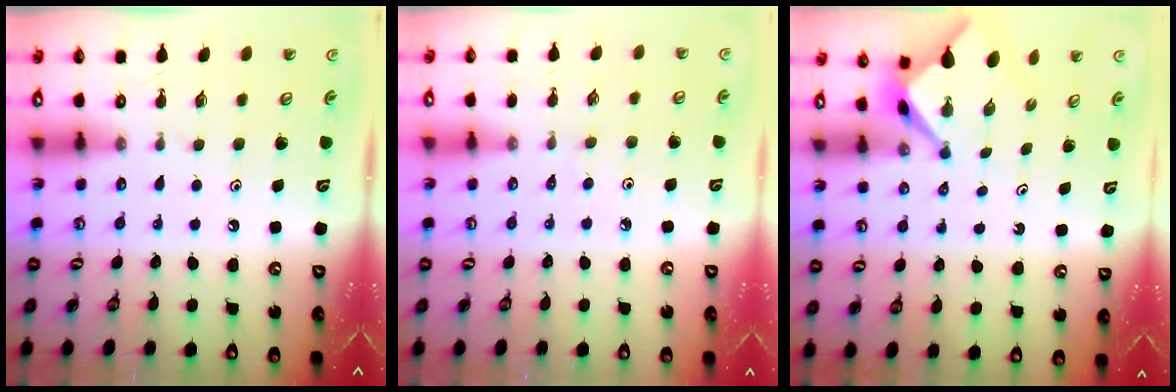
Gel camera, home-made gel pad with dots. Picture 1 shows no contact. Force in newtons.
{"total": 3.6, "press": 3.5, "slide": 0.7}
{"total": 2.7, "press": 2.7, "slide": 0.3}